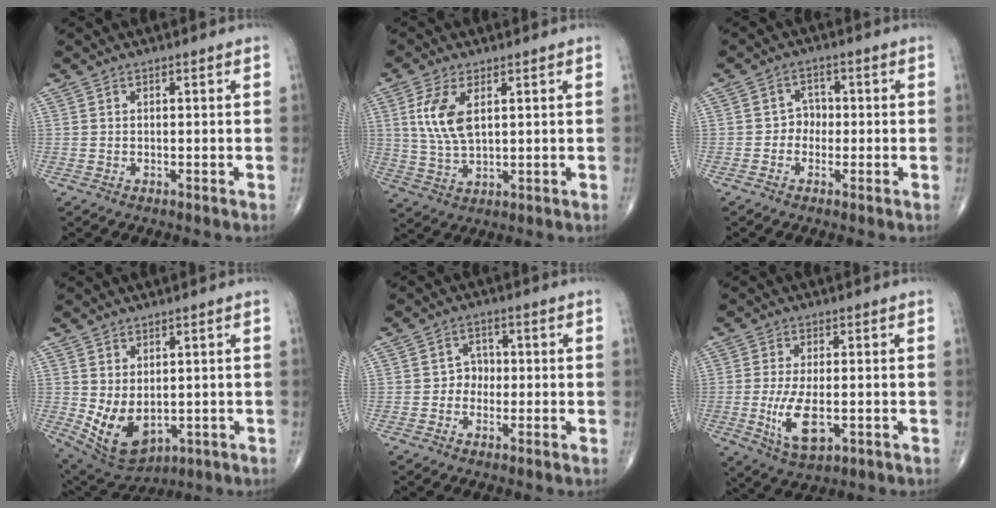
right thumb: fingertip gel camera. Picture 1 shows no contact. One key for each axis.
{"total": 7.9, "fx": 2.3, "fy": 3.7, "fz": 6.6, "tx": -0.141, "ty": -0.006, "tz": 0.053}
{"total": 3.1, "fx": -0.7, "fy": 2.7, "fz": 1.3, "tx": 0.005, "ty": 0.012, "tz": -0.022}
{"total": 9.6, "fx": -0.6, "fy": 6.1, "fz": 7.4, "tx": -0.119, "ty": -0.010, "tz": 0.018}
{"total": 3.0, "fx": -0.7, "fy": 2.7, "fz": 1.2, "tx": 0.005, "ty": 0.011, "tz": -0.021}
{"total": 8.3, "fx": -1.9, "fy": 3.7, "fz": 7.2, "tx": -0.140, "ty": -0.014, "tz": -0.027}